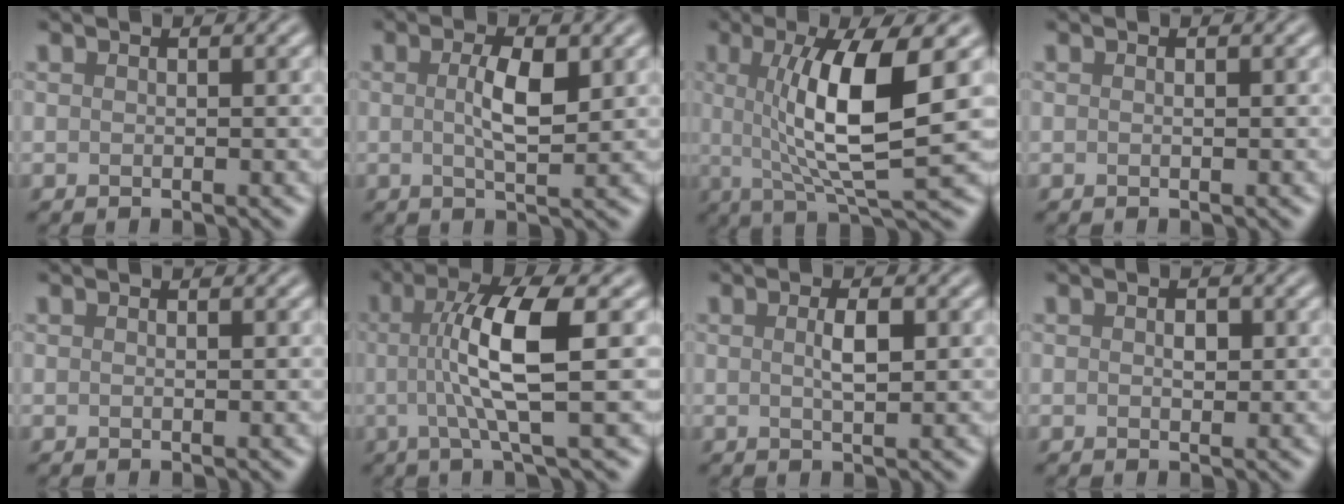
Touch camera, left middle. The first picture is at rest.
{"total": 3.4, "force": [0.5, 0.9, 3.3], "torque": [-0.064, 0.001, 0.007]}
{"total": 8.9, "force": [1.2, 2.1, 8.6], "torque": [-0.131, -0.009, 0.023]}
{"total": 0.0}
{"total": 0.0}
{"total": 7.0, "force": [0.3, 1.3, 6.9], "torque": [-0.122, 0.009, 0.001]}
{"total": 2.0, "force": [0.3, 0.4, 2.0], "torque": [-0.036, 0.004, 0.004]}
{"total": 1.0, "force": [0.1, 0.6, 0.8], "torque": [-0.011, 0.000, 0.001]}